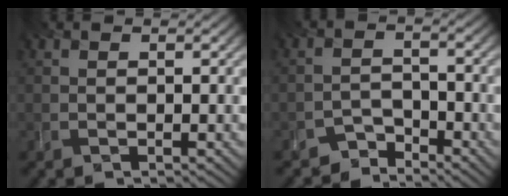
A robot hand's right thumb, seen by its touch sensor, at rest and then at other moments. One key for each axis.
{"total": 3.0, "fx": -2.8, "fy": 1.0, "fz": 0.1, "tx": 0.009, "ty": 0.006, "tz": -0.059}